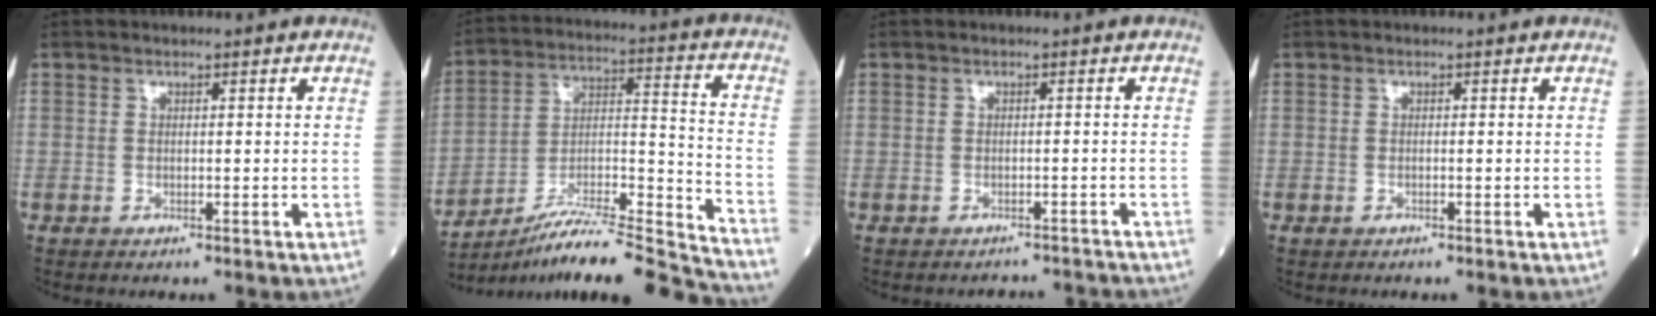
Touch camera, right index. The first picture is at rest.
{"total": 20.7, "force": [-18.9, -1.3, 8.3], "torque": [-0.127, 0.007, -0.312]}
{"total": 3.6, "force": [-3.5, 0.6, -0.2], "torque": [0.009, 0.001, -0.036]}
{"total": 6.2, "force": [-2.7, 4.8, 2.8], "torque": [-0.054, 0.000, -0.028]}